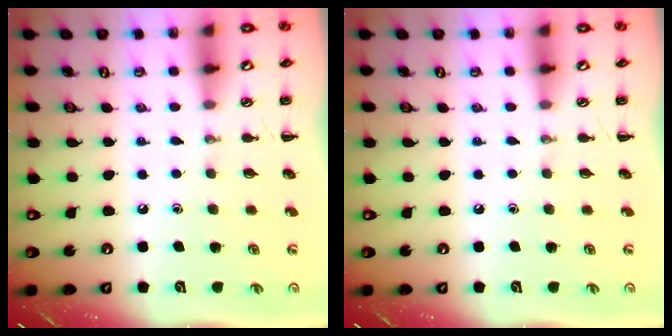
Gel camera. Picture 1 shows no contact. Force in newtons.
{"total": 0.0}